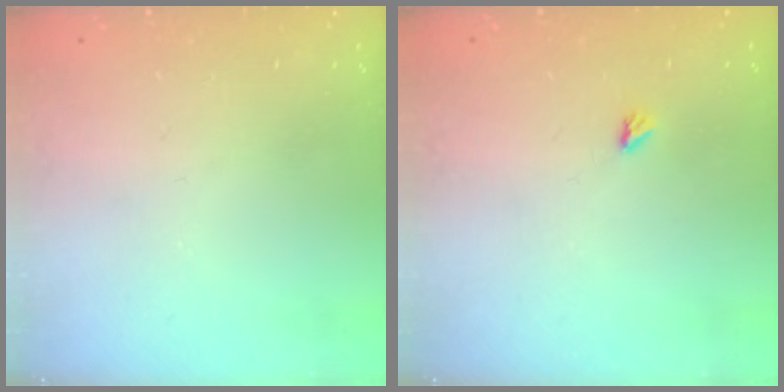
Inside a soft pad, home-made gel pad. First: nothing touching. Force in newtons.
{"total": 2.9, "press": 2.9, "slide": 0.5}